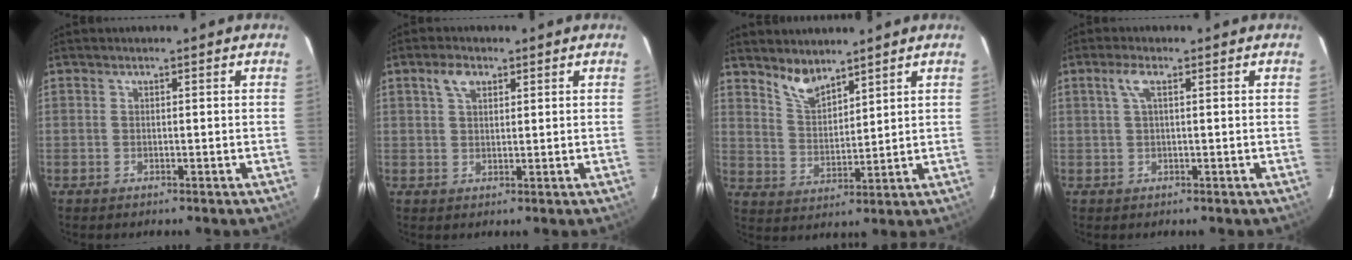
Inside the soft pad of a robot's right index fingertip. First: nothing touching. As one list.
[{"total": 3.5, "force": [1.8, 2.0, 2.2], "torque": [-0.041, 0.009, 0.033]}, {"total": 6.3, "force": [5.3, 1.9, 2.8], "torque": [-0.050, -0.003, 0.107]}, {"total": 2.4, "force": [1.0, 1.2, 1.9], "torque": [-0.038, 0.008, 0.018]}]